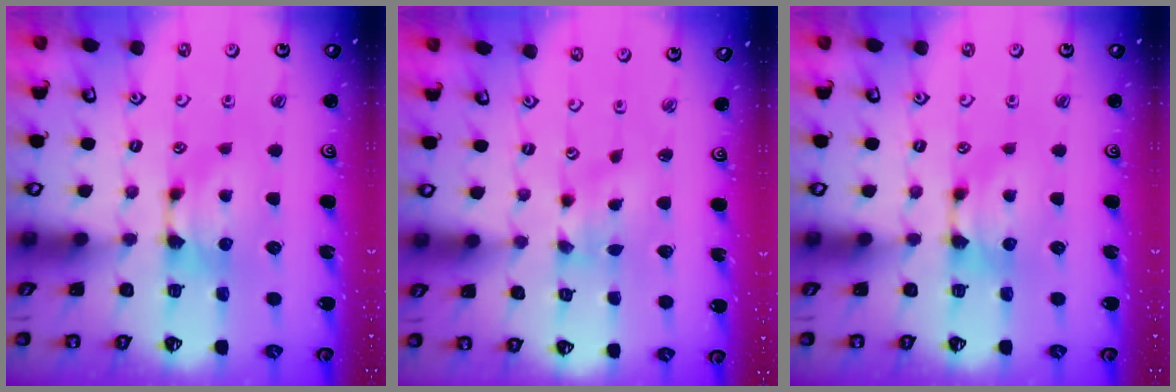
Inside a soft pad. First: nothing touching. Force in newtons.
{"total": 2.3, "press": 2.1, "slide": 0.9}
{"total": 0.0}